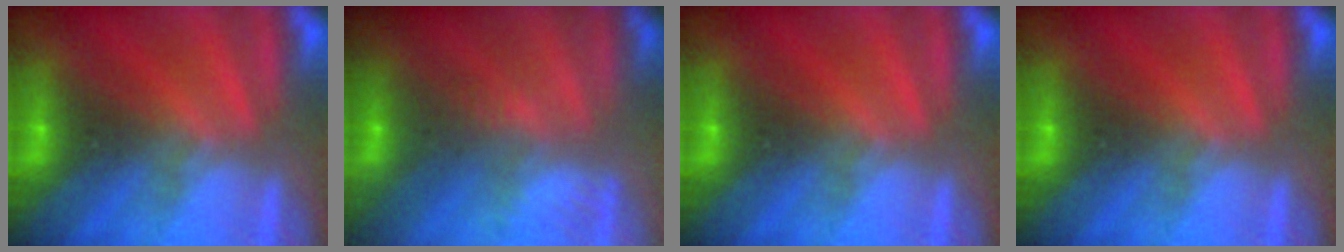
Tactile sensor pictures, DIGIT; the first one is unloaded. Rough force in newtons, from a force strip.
{"total": 2.6}
{"total": 0.0}
{"total": 0.0}